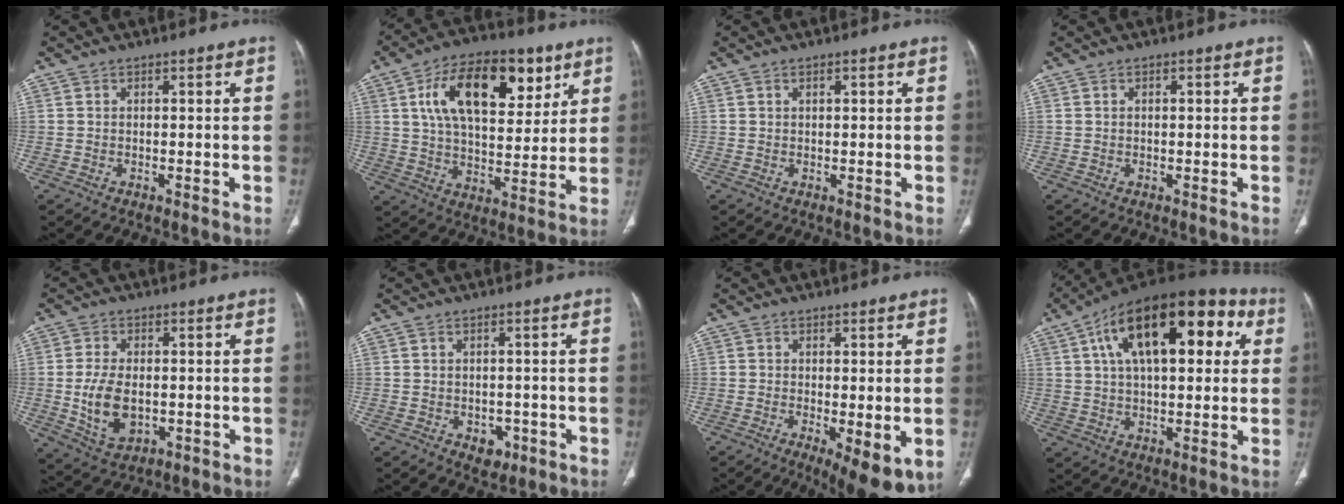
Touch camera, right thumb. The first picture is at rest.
{"total": 20.0, "force": [8.2, 10.5, 14.9], "torque": [-0.209, -0.015, 0.134]}
{"total": 0.7, "force": [0.4, 0.3, 0.6], "torque": [-0.009, 0.002, 0.006]}
{"total": 0.6, "force": [0.1, 0.3, 0.5], "torque": [-0.014, 0.006, 0.004]}
{"total": 9.1, "force": [-0.9, 5.6, 7.1], "torque": [-0.127, -0.006, -0.006]}
{"total": 3.4, "force": [-1.3, 2.6, 1.8], "torque": [-0.006, 0.003, -0.009]}
{"total": 8.8, "force": [-2.5, 2.9, 7.9], "torque": [-0.115, -0.024, -0.033]}
{"total": 24.6, "force": [8.1, 11.8, 20.0], "torque": [-0.299, 0.028, 0.122]}